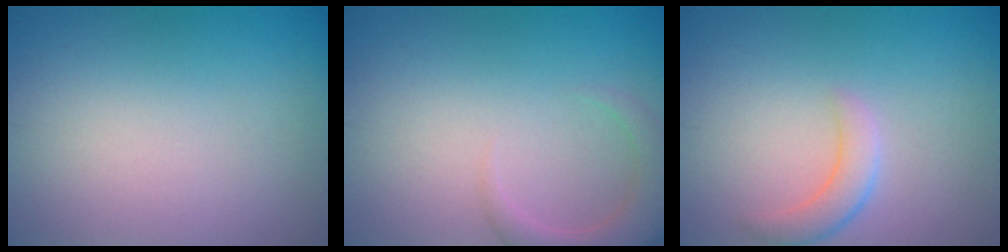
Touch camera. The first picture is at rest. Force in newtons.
{"total": 3.8, "press": 3.8, "slide": 0.5}
{"total": 2.2, "press": 2.2, "slide": 0.1}